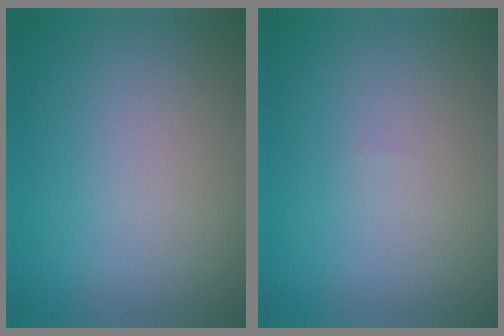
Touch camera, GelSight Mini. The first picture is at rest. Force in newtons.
{"total": 0.0}